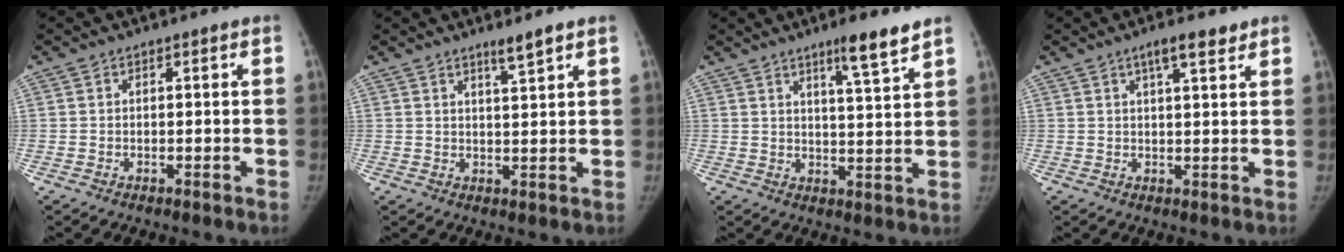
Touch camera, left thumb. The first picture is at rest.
{"total": 3.0, "force": [2.3, 0.0, 1.9], "torque": [-0.029, -0.019, 0.042]}
{"total": 7.1, "force": [5.0, 0.3, 5.1], "torque": [-0.070, -0.034, 0.077]}
{"total": 4.7, "force": [3.0, 1.2, 3.4], "torque": [-0.044, -0.012, 0.047]}